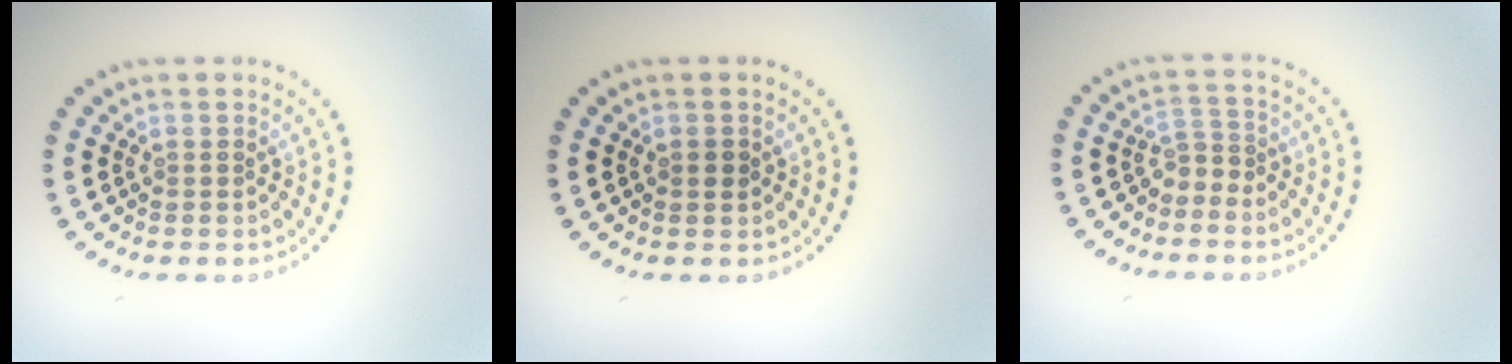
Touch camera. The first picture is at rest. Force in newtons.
{"total": 0.9, "press": 0.9, "slide": 0.0}
{"total": 1.6, "press": 1.1, "slide": 1.2}